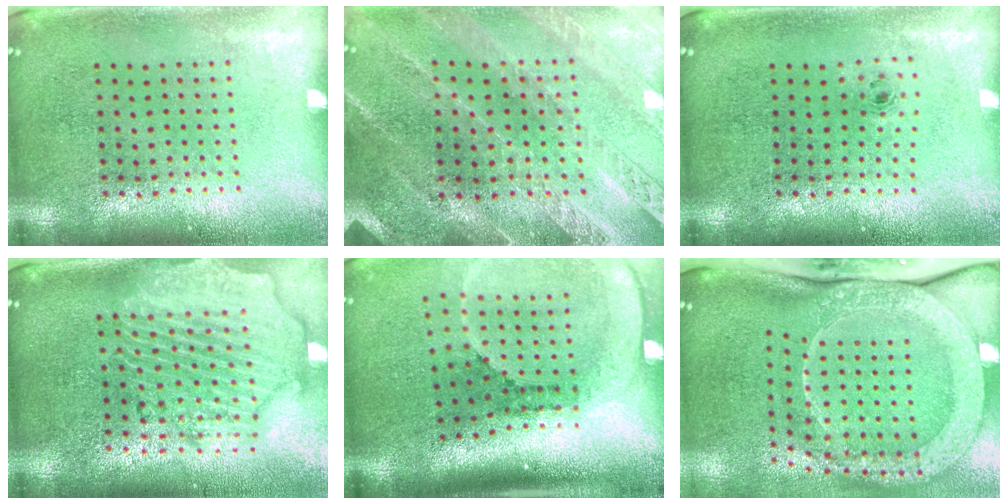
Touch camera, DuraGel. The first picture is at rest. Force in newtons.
{"total": 1.8, "press": 1.8, "slide": 0.1}
{"total": 0.7, "press": 0.3, "slide": 0.7}
{"total": 3.0, "press": 2.6, "slide": 1.5}
{"total": 2.7, "press": 1.8, "slide": 2.0}
{"total": 3.3, "press": 2.3, "slide": 2.3}